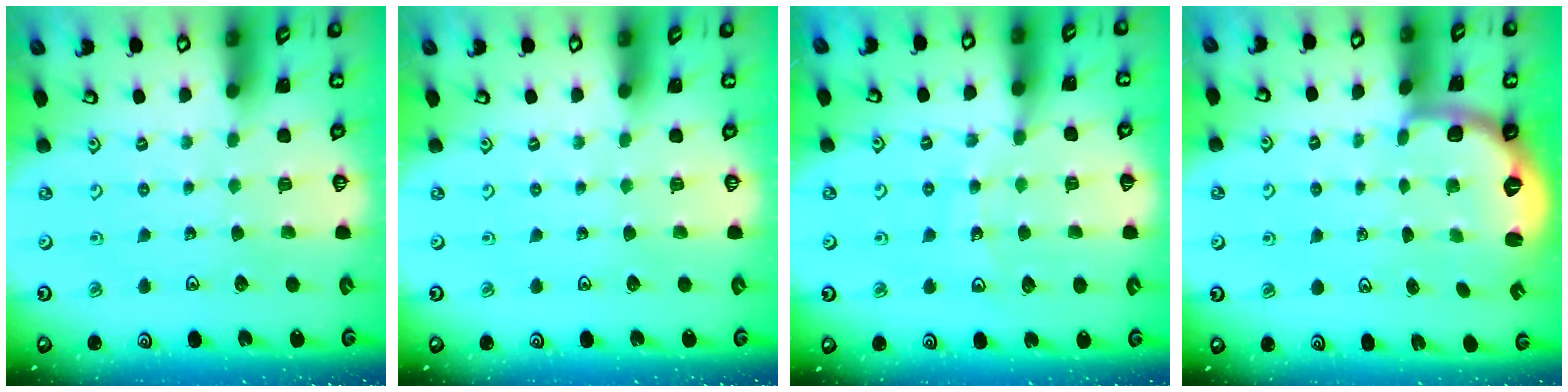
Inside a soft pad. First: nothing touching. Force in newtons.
{"total": 0.0}
{"total": 12.0, "press": 11.7, "slide": 2.7}
{"total": 2.6, "press": 1.6, "slide": 2.1}